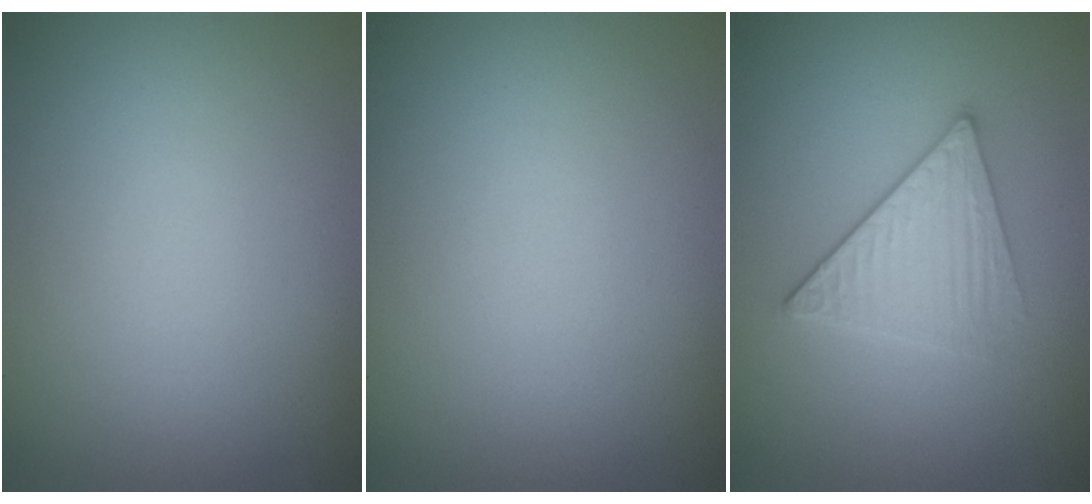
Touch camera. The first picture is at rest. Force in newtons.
{"total": 0.0}
{"total": 3.3, "press": 3.0, "slide": 1.3}